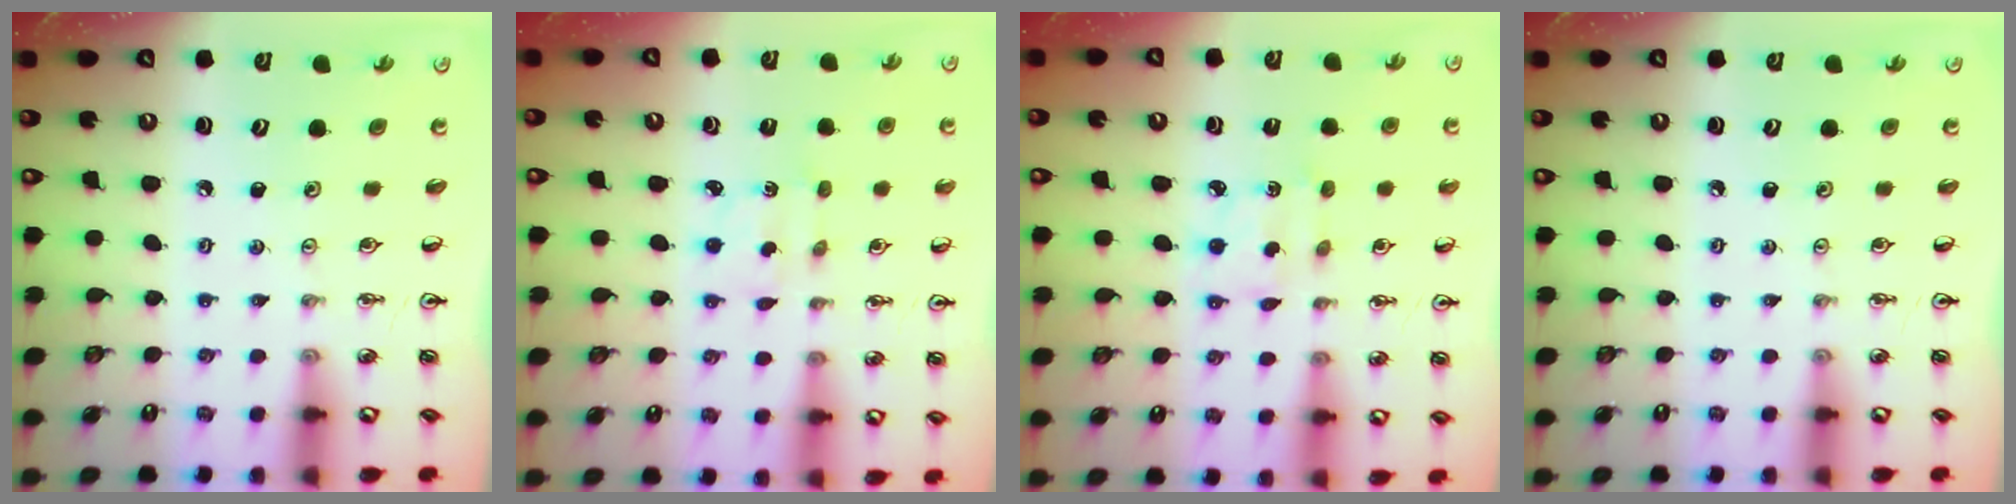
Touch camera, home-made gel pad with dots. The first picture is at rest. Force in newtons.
{"total": 2.2, "press": 2.1, "slide": 0.6}
{"total": 2.0, "press": 2.0, "slide": 0.2}
{"total": 0.0}